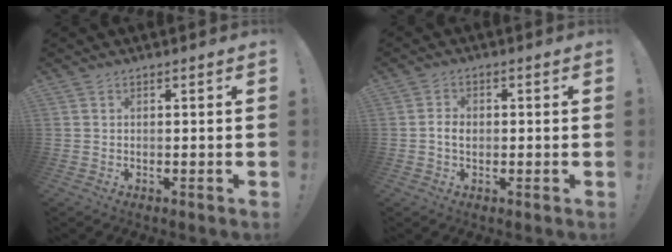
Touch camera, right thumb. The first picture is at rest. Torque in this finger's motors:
{"motor_torque": [0.06, -0.13, 0.05, 0.20, 0.00]}